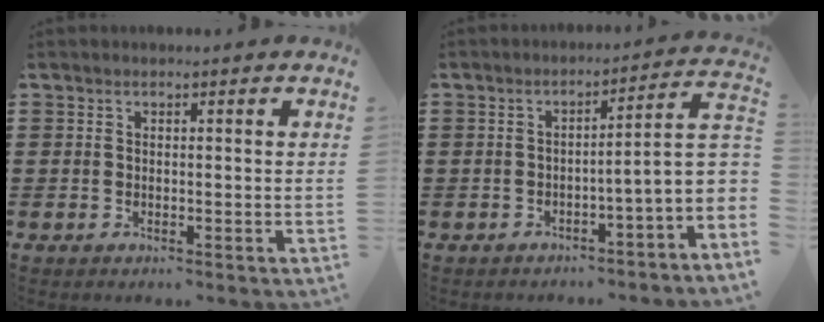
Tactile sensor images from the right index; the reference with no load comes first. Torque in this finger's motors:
{"motor_torque": [2.14, 0.00, 0.53, 0.12]}